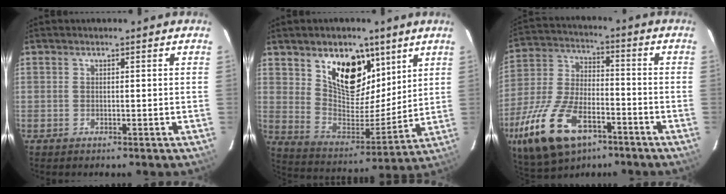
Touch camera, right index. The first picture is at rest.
{"total": 16.3, "force": [9.0, 9.1, 10.1], "torque": [-0.171, 0.000, 0.166]}
{"total": 21.1, "force": [-11.1, 10.7, 14.5], "torque": [-0.324, -0.026, -0.195]}